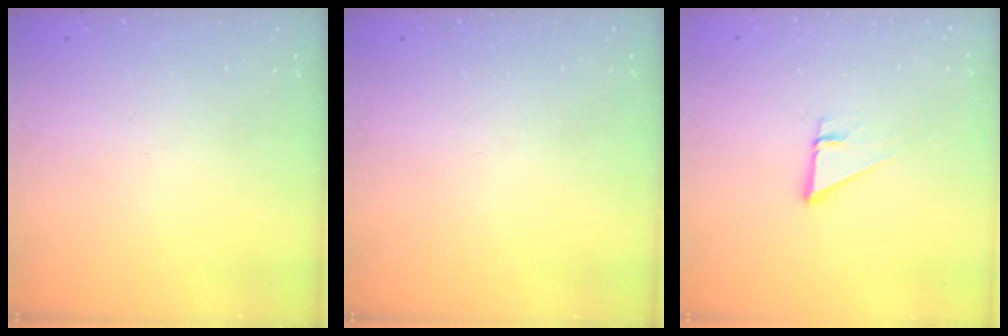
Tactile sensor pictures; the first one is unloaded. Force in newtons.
{"total": 0.0}
{"total": 2.7, "press": 2.7, "slide": 0.1}